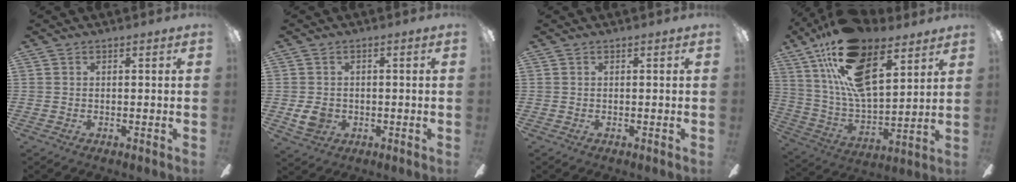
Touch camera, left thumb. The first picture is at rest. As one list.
[{"total": 4.5, "force": [-0.4, 3.8, 2.4], "torque": [-0.048, 0.001, -0.008]}, {"total": 0.0}, {"total": 22.3, "force": [13.2, 9.9, 15.0], "torque": [-0.295, -0.059, 0.229]}]